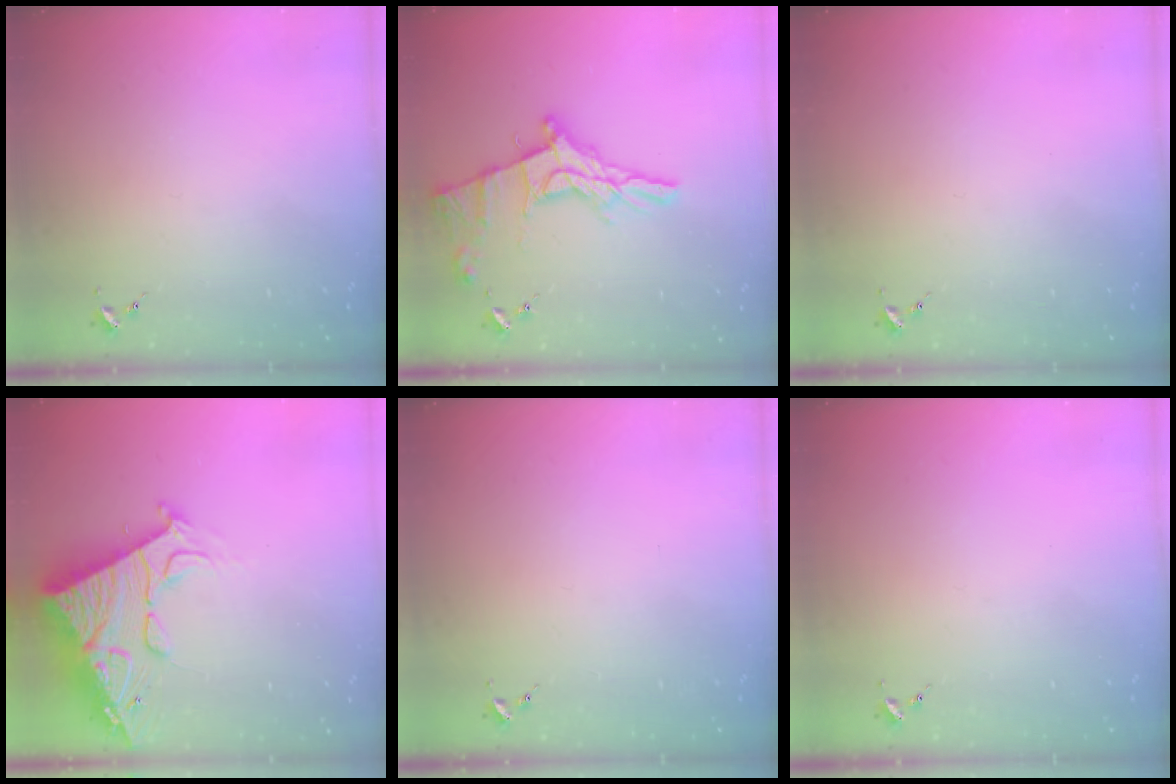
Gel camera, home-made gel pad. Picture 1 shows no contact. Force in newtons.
{"total": 16.2, "press": 16.1, "slide": 1.0}
{"total": 0.0}
{"total": 23.0, "press": 22.9, "slide": 2.5}
{"total": 0.0}
{"total": 0.0}